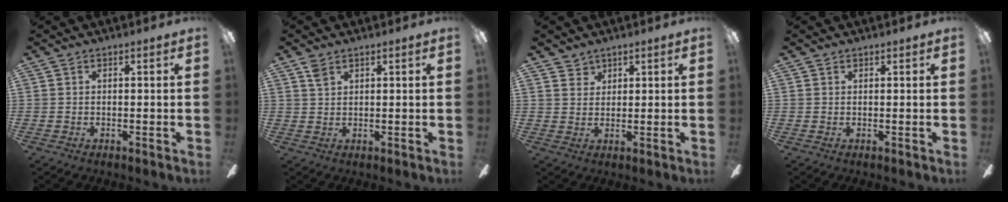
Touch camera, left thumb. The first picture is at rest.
{"total": 2.2, "force": [1.6, 1.1, 1.0], "torque": [-0.024, -0.001, 0.030]}
{"total": 2.8, "force": [2.1, 1.9, 0.1], "torque": [0.008, -0.005, 0.037]}
{"total": 0.6, "force": [0.5, 0.3, -0.1], "torque": [0.002, 0.001, 0.010]}